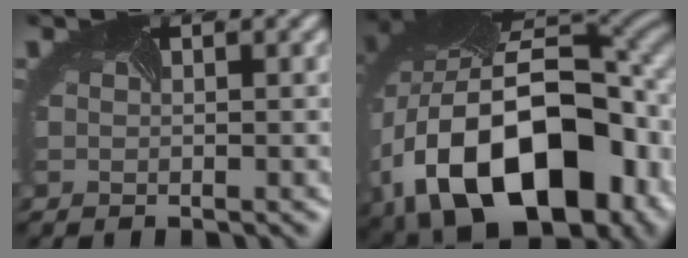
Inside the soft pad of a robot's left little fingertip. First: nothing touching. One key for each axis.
{"total": 18.6, "fx": -3.9, "fy": 12.3, "fz": 13.4, "tx": -0.264, "ty": -0.028, "tz": -0.042}